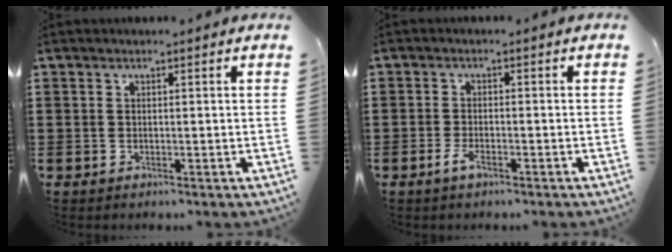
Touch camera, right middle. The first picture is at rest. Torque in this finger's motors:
{"motor_torque": [0.61, -0.45, 0.02, 0.05]}